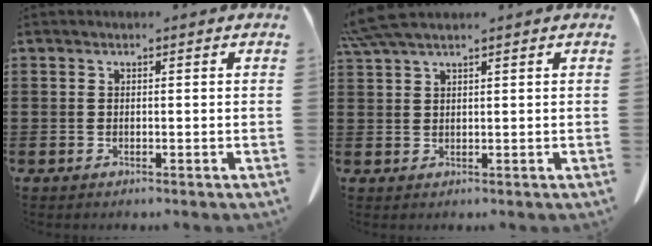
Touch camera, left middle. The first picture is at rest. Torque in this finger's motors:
{"motor_torque": [1.24, 0.68, 0.16, 0.06]}